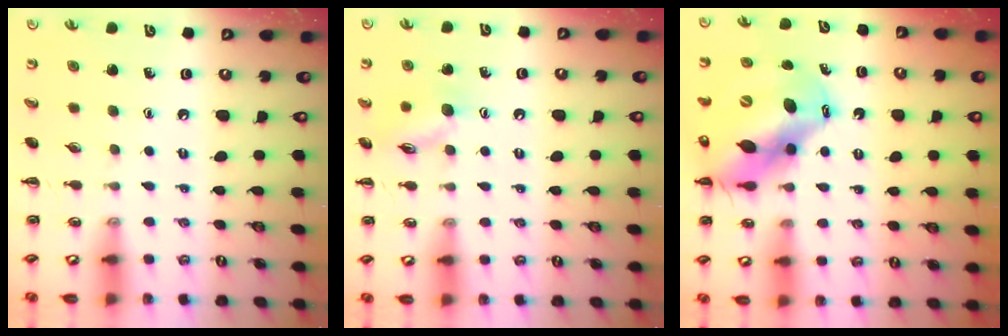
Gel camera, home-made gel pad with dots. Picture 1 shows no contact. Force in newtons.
{"total": 9.6, "press": 9.6, "slide": 0.6}
{"total": 15.0, "press": 14.4, "slide": 4.2}